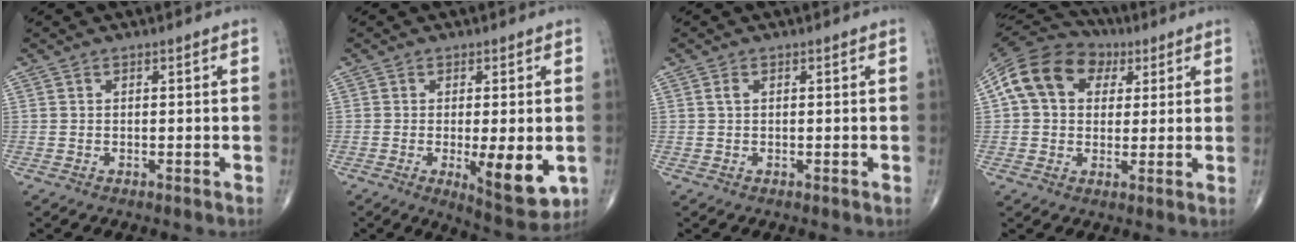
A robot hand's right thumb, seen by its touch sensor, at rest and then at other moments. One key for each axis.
{"total": 10.0, "fx": -2.0, "fy": 3.1, "fz": 9.2, "tx": -0.125, "ty": -0.024, "tz": -0.022}
{"total": 0.9, "fx": 0.2, "fy": 0.4, "fz": 0.7, "tx": -0.016, "ty": 0.002, "tz": 0.003}
{"total": 14.9, "fx": 4.4, "fy": 11.3, "fz": 8.6, "tx": -0.139, "ty": 0.024, "tz": 0.067}